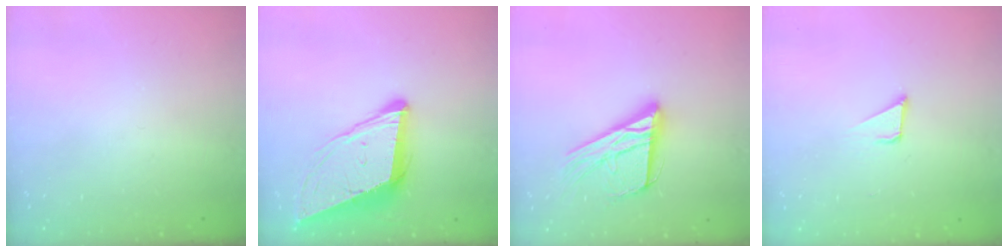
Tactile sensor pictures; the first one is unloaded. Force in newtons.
{"total": 12.6, "press": 12.0, "slide": 3.9}
{"total": 18.1, "press": 18.0, "slide": 1.6}
{"total": 2.1, "press": 2.1, "slide": 0.1}